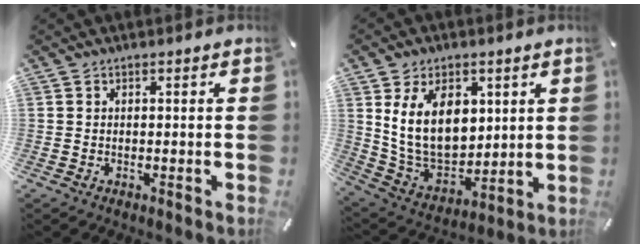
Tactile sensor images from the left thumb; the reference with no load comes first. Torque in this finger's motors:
{"motor_torque": [2.43, 2.43, 2.04, -0.73, 0.28]}